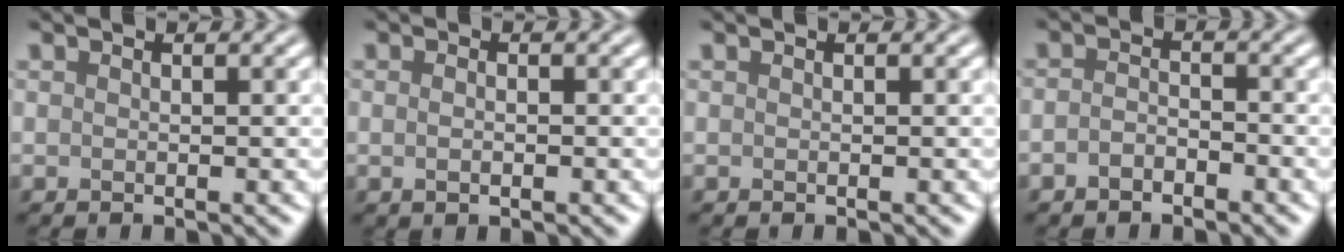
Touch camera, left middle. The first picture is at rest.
{"total": 1.5, "force": [0.2, 0.8, 1.3], "torque": [-0.016, 0.000, -0.006]}
{"total": 0.0}
{"total": 1.6, "force": [-1.1, 0.8, 0.9], "torque": [-0.018, 0.002, -0.025]}